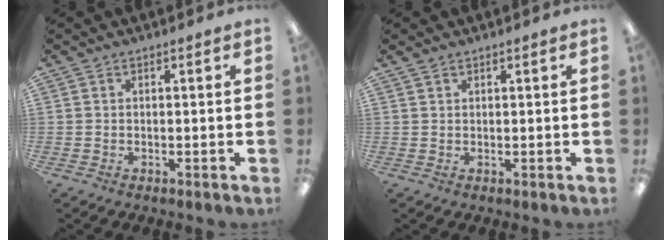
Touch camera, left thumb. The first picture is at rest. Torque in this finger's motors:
{"motor_torque": [-0.09, -0.11, -0.23, -0.16, -0.01]}